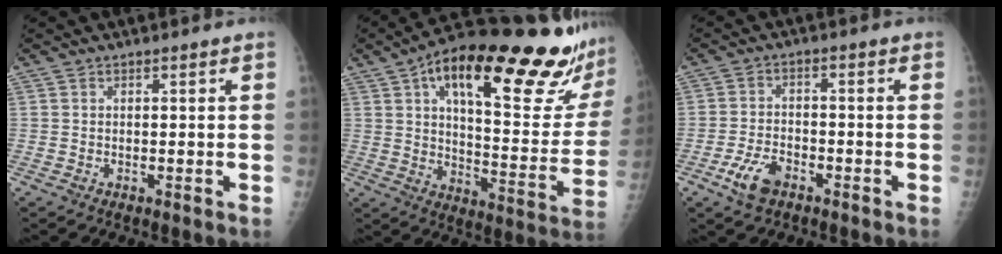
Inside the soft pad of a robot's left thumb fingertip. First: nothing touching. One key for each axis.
{"total": 29.8, "fx": 18.5, "fy": 8.0, "fz": 21.9, "tx": -0.288, "ty": -0.051, "tz": 0.267}
{"total": 5.9, "fx": -3.4, "fy": 3.3, "fz": 3.5, "tx": -0.069, "ty": 0.015, "tz": -0.062}